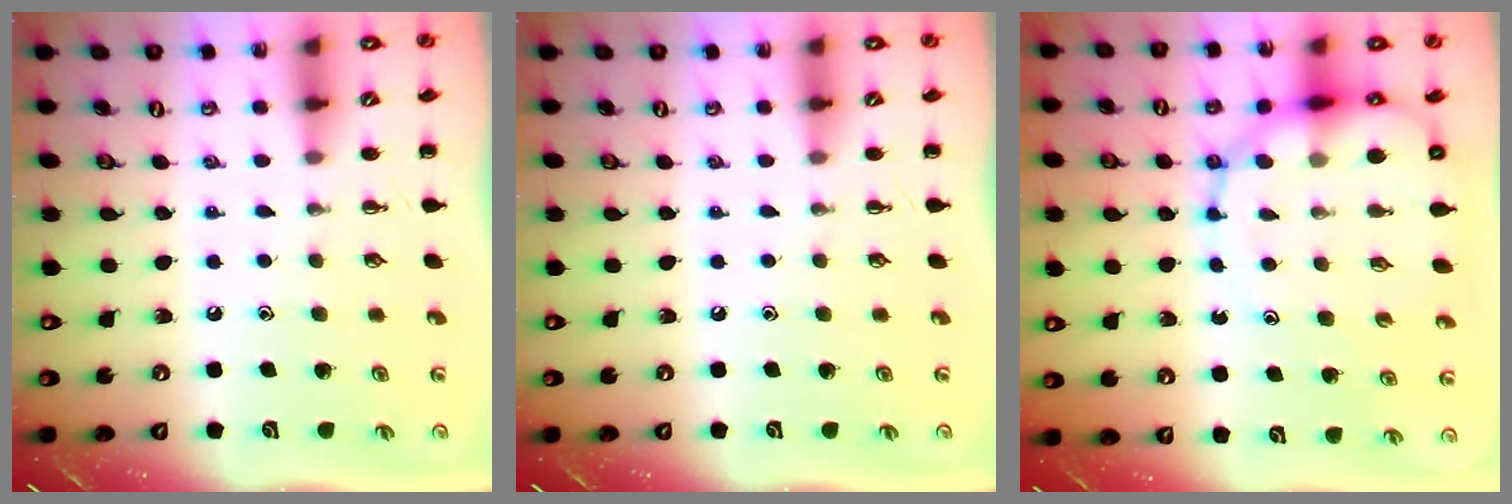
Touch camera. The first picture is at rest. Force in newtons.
{"total": 0.0}
{"total": 14.6, "press": 14.1, "slide": 3.7}